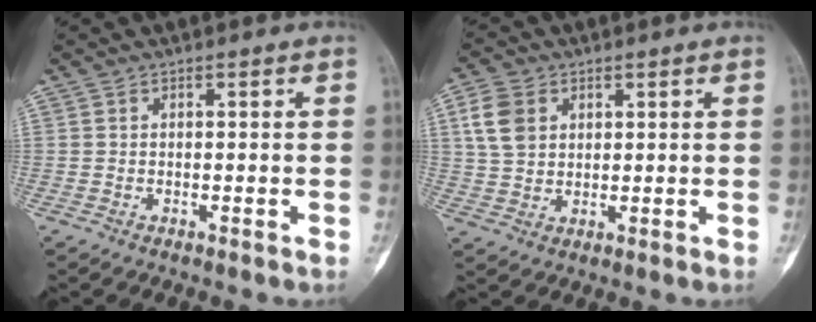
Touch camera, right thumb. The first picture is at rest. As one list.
[{"total": 7.0, "force": [2.5, 5.1, 4.0], "torque": [-0.071, -0.001, 0.050]}]